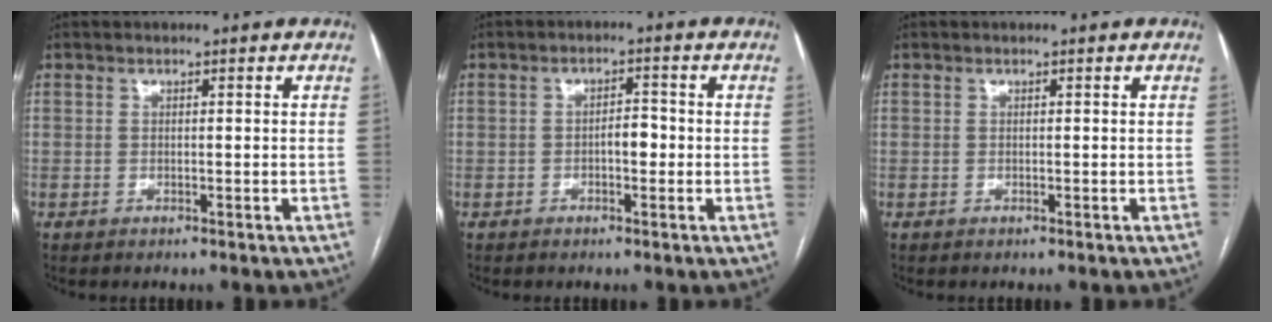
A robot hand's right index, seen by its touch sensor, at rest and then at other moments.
{"total": 2.7, "force": [-0.7, 1.1, 2.3], "torque": [-0.031, 0.006, -0.010]}
{"total": 0.0}